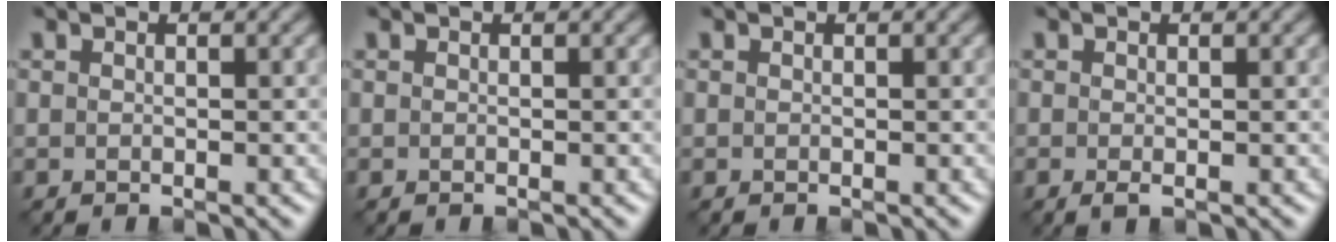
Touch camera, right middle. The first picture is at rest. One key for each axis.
{"total": 0.0}
{"total": 0.0}
{"total": 0.8, "fx": -0.3, "fy": 0.2, "fz": 0.7, "tx": -0.019, "ty": 0.000, "tz": -0.006}